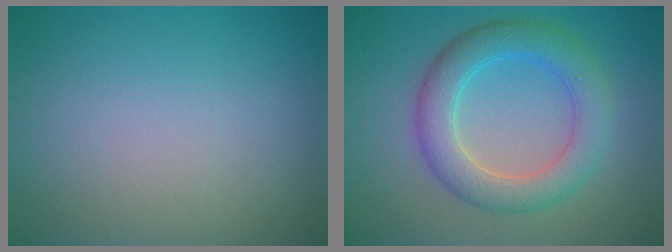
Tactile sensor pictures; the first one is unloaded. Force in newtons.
{"total": 5.4, "press": 5.4, "slide": 0.2}